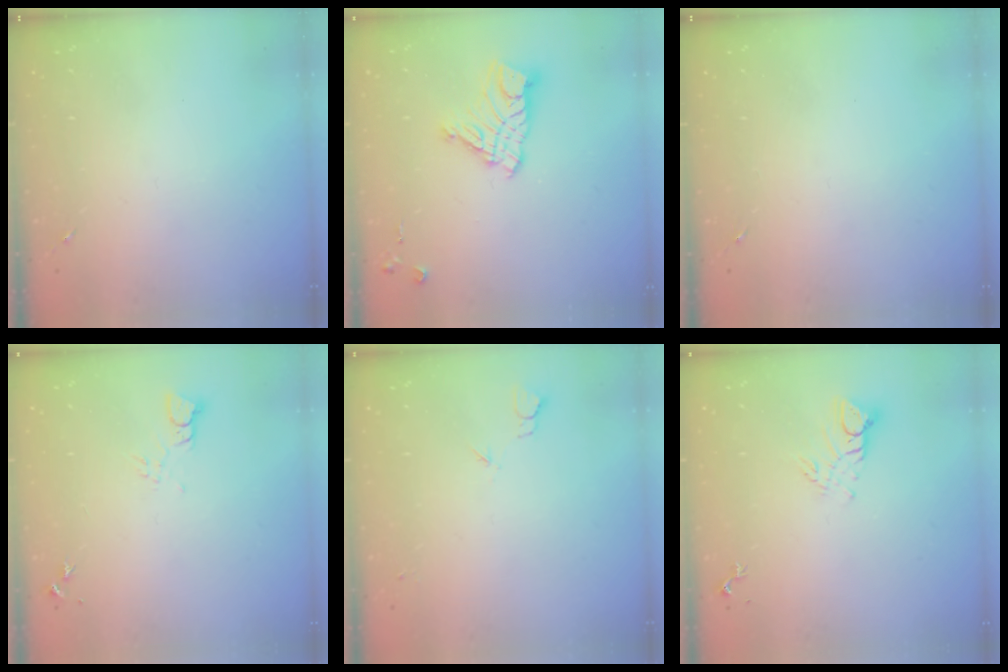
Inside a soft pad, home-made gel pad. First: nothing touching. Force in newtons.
{"total": 11.6, "press": 11.6, "slide": 1.0}
{"total": 0.0}
{"total": 4.4, "press": 4.4, "slide": 0.4}
{"total": 3.2, "press": 3.2, "slide": 0.4}
{"total": 6.8, "press": 6.8, "slide": 0.5}